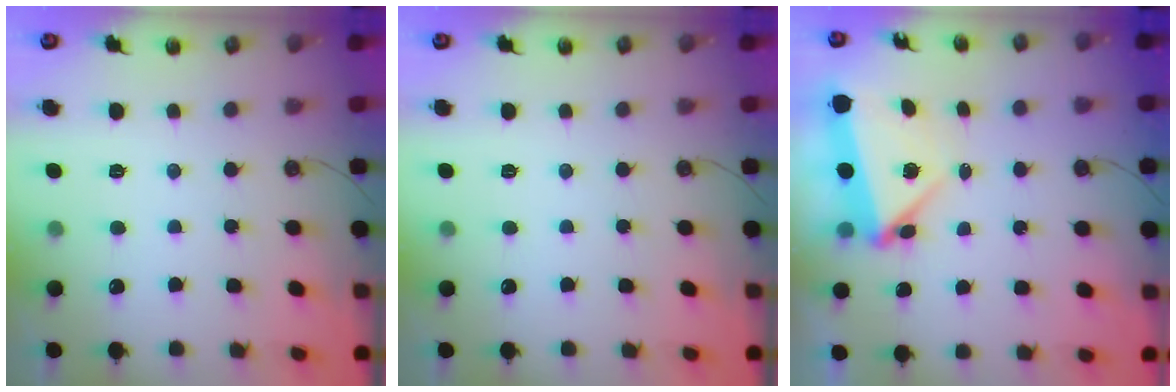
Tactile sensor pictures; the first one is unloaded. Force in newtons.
{"total": 0.0}
{"total": 6.1, "press": 6.0, "slide": 0.9}